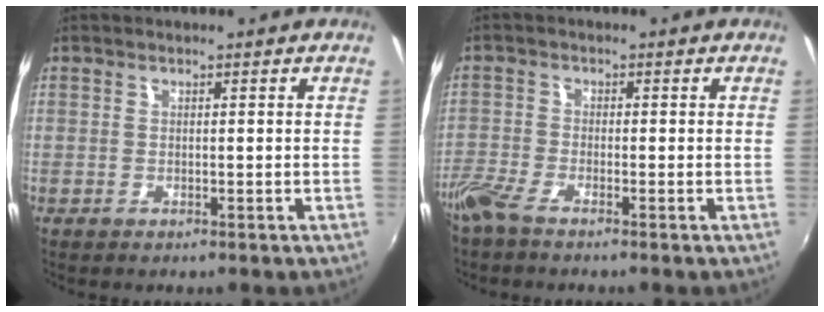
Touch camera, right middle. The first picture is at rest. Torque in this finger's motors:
{"motor_torque": [1.07, -1.07, 0.60, 0.14]}